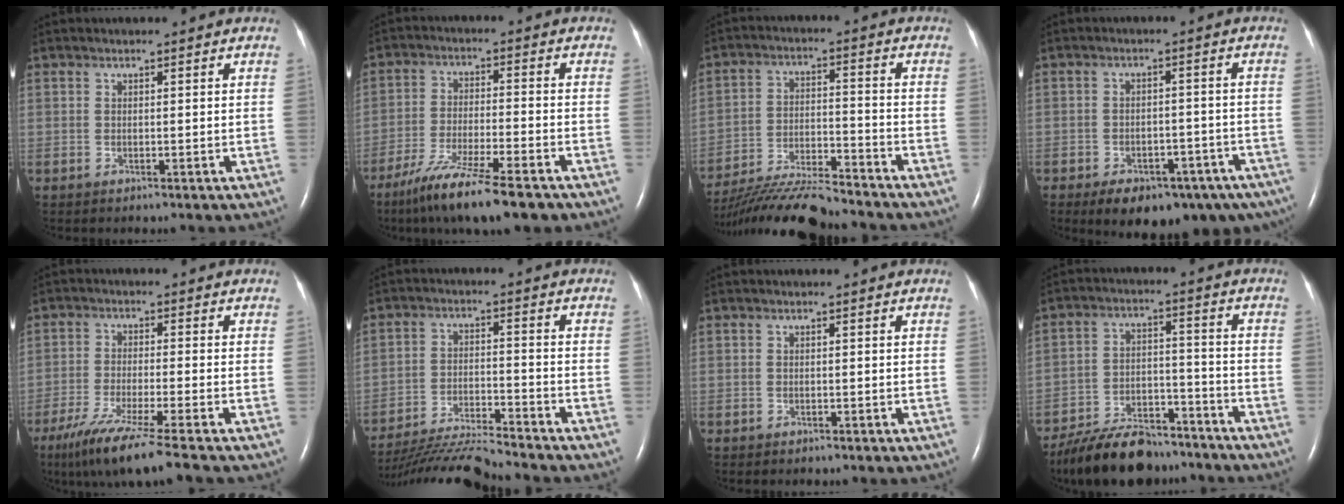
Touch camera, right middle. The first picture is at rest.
{"total": 13.5, "force": [-10.0, 1.2, 9.0], "torque": [-0.166, -0.041, -0.169]}
{"total": 15.0, "force": [-13.9, 0.7, 5.6], "torque": [-0.109, -0.015, -0.236]}
{"total": 15.9, "force": [-10.7, 8.1, 8.6], "torque": [-0.107, 0.007, -0.131]}
{"total": 10.6, "force": [-7.8, -1.3, 7.0], "torque": [-0.122, -0.039, -0.132]}
{"total": 12.4, "force": [-11.9, -1.2, 3.3], "torque": [-0.056, -0.013, -0.207]}
{"total": 0.0}
{"total": 13.8, "force": [-11.9, 4.6, 5.3], "torque": [-0.086, 0.010, -0.193]}